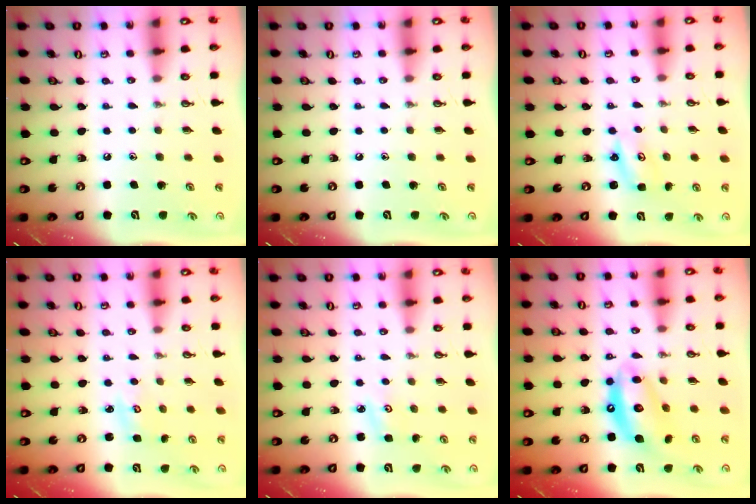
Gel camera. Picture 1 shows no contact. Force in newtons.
{"total": 0.0}
{"total": 2.6, "press": 2.5, "slide": 0.3}
{"total": 2.7, "press": 2.7, "slide": 0.3}
{"total": 3.0, "press": 3.0, "slide": 0.3}
{"total": 12.7, "press": 12.7, "slide": 1.3}